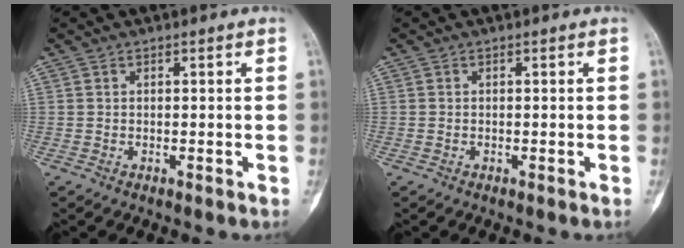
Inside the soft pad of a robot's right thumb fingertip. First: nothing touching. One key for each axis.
{"total": 0.0}